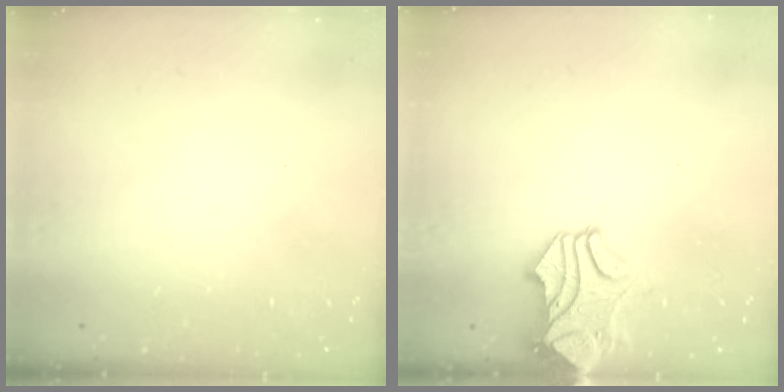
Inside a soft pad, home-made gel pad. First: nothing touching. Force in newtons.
{"total": 1.8, "press": 1.2, "slide": 1.2}